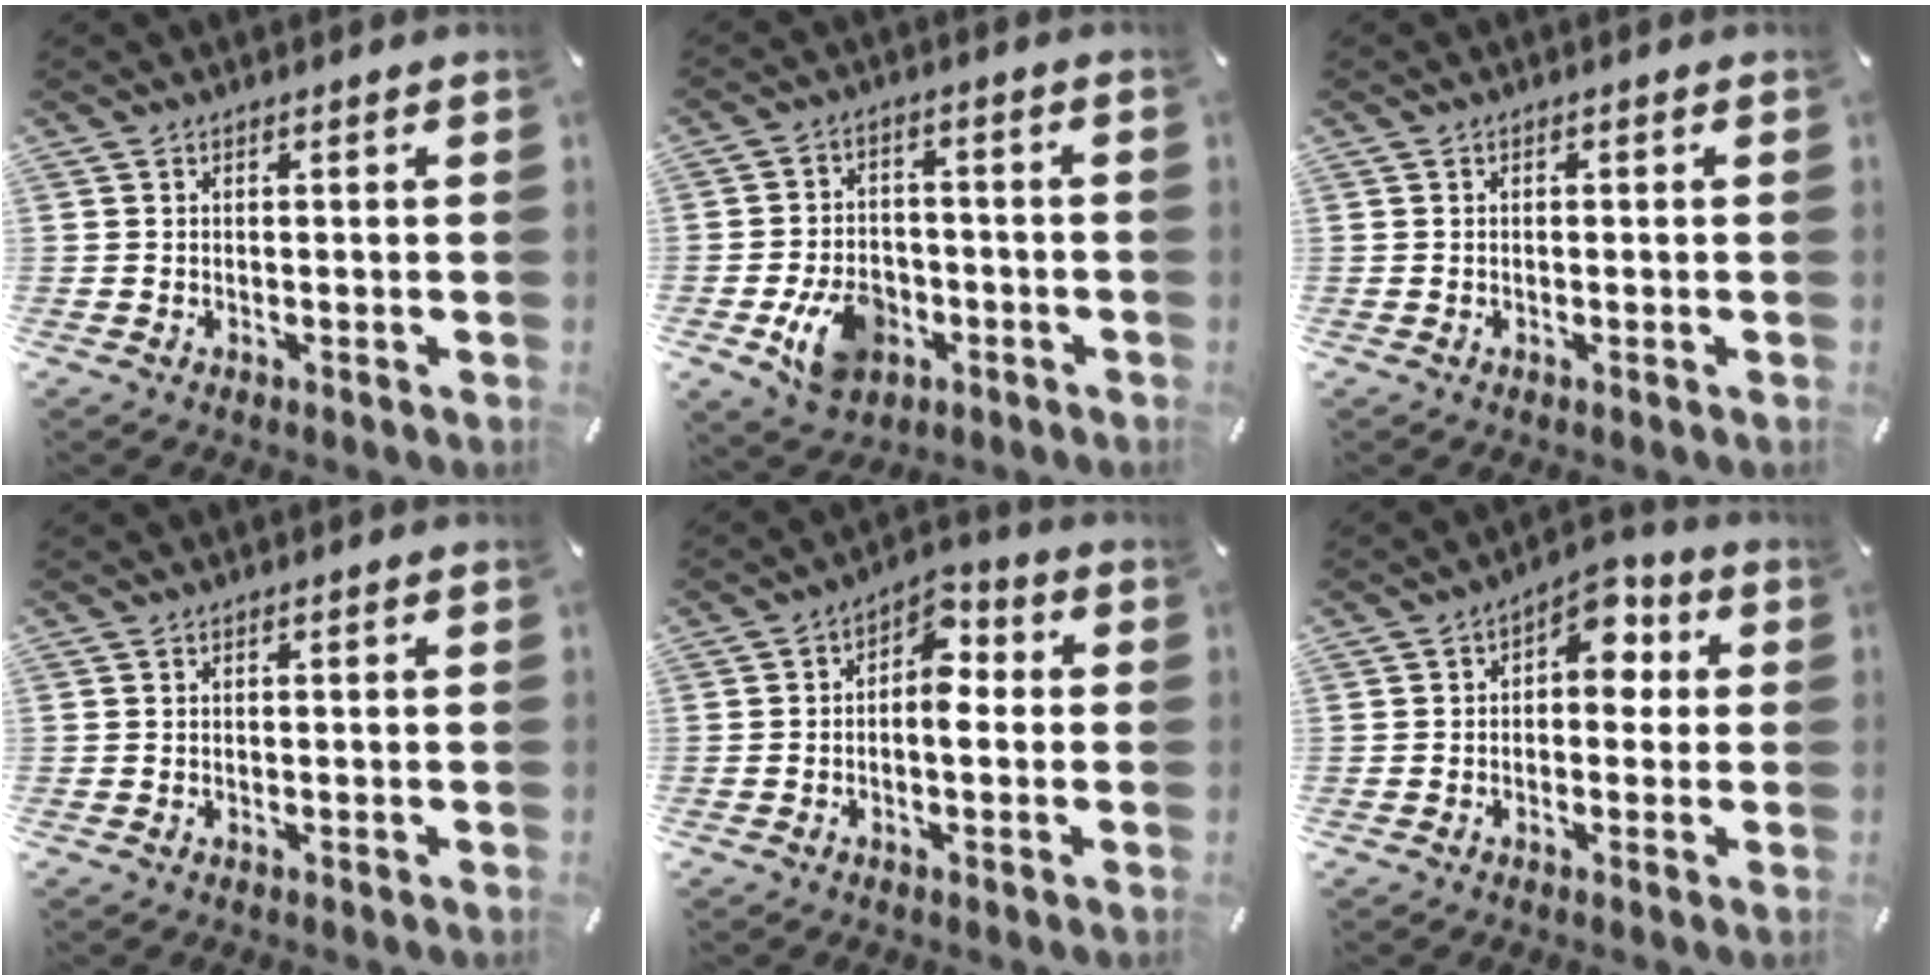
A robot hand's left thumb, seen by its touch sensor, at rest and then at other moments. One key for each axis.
{"total": 10.6, "fx": -4.0, "fy": 7.6, "fz": 6.1, "tx": -0.110, "ty": 0.016, "tz": -0.069}
{"total": 0.6, "fx": -0.2, "fy": 0.3, "fz": 0.5, "tx": -0.011, "ty": 0.000, "tz": -0.003}
{"total": 0.0}
{"total": 5.9, "fx": -0.4, "fy": 3.5, "fz": 4.7, "tx": -0.064, "ty": -0.001, "tz": -0.014}
{"total": 7.6, "fx": 2.3, "fy": 4.7, "fz": 5.5, "tx": -0.063, "ty": -0.015, "tz": 0.033}